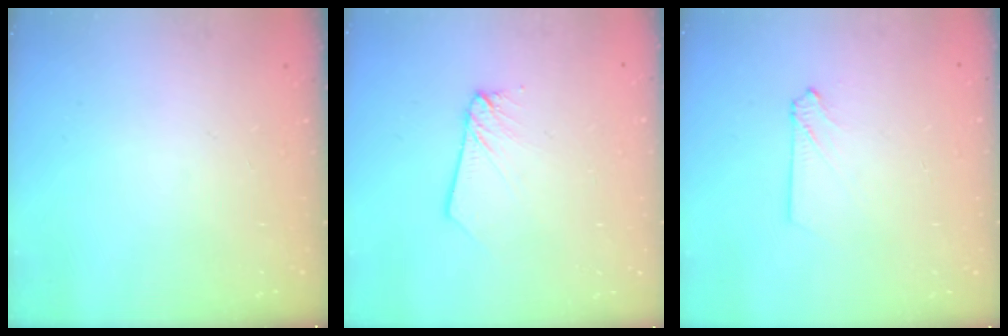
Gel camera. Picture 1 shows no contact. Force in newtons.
{"total": 2.2, "press": 2.2, "slide": 0.2}
{"total": 3.0, "press": 3.0, "slide": 0.4}